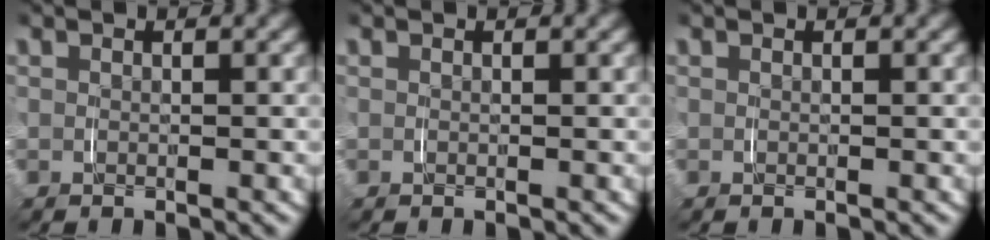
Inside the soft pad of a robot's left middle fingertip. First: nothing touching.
{"total": 0.0}
{"total": 0.0}